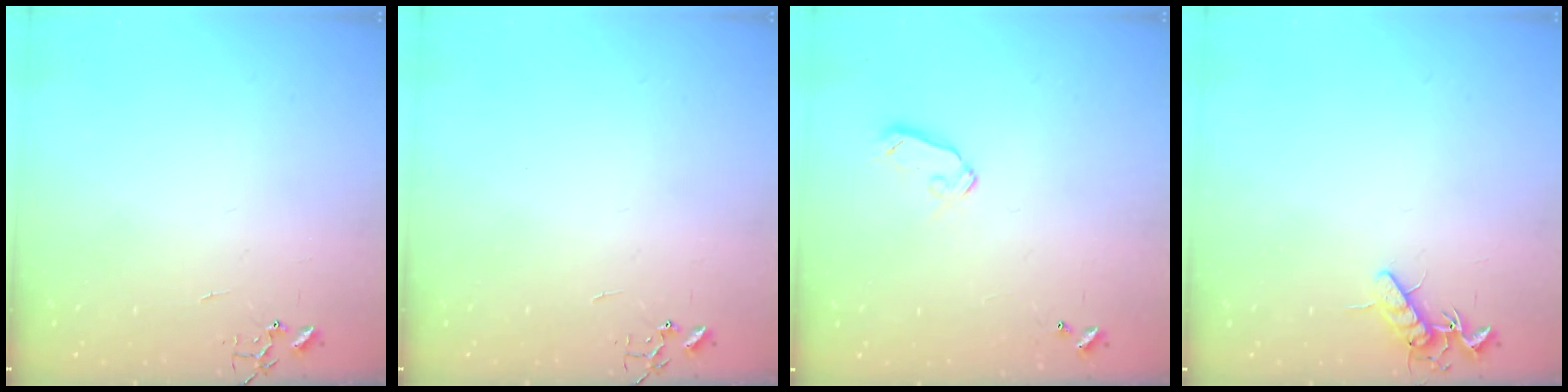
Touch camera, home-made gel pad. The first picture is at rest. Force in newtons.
{"total": 0.0}
{"total": 7.4, "press": 7.4, "slide": 0.8}
{"total": 8.3, "press": 8.2, "slide": 1.0}